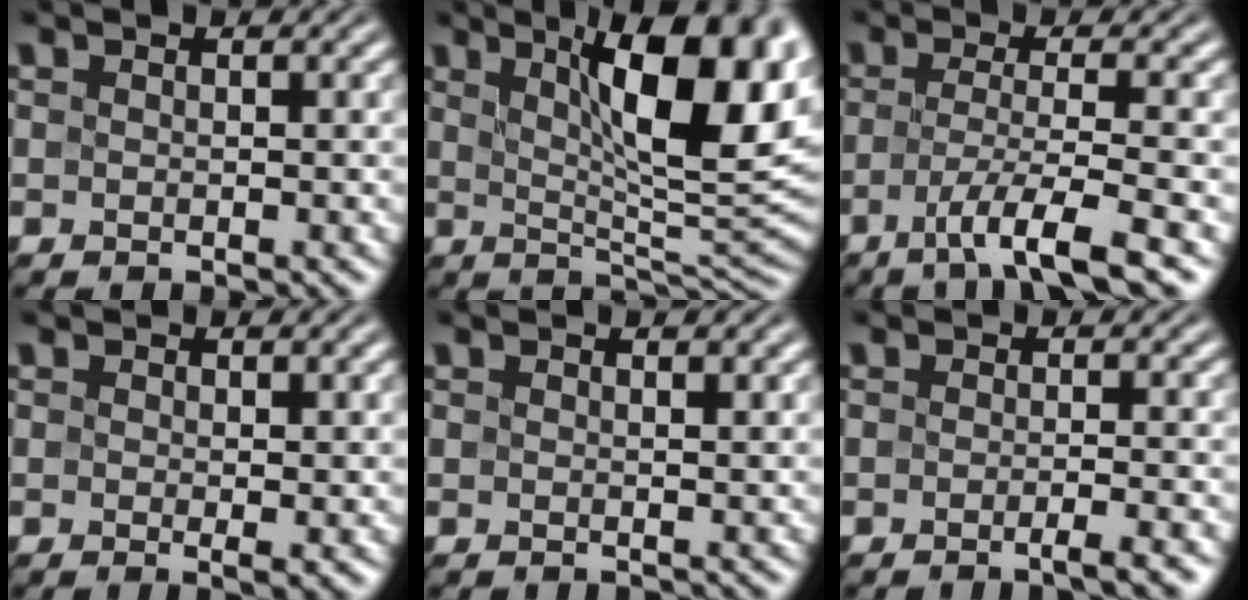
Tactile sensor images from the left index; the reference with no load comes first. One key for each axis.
{"total": 12.7, "fx": 3.8, "fy": 3.6, "fz": 11.6, "tx": -0.146, "ty": -0.001, "tz": 0.061}
{"total": 5.3, "fx": -2.5, "fy": 0.8, "fz": 4.7, "tx": -0.077, "ty": -0.009, "tz": -0.050}
{"total": 1.3, "fx": 0.2, "fy": 0.1, "fz": 1.2, "tx": -0.017, "ty": -0.010, "tz": 0.004}
{"total": 1.1, "fx": 0.7, "fy": 0.4, "fz": 0.8, "tx": -0.007, "ty": -0.002, "tz": 0.004}
{"total": 2.6, "fx": -1.3, "fy": 0.6, "fz": 2.1, "tx": -0.012, "ty": -0.004, "tz": -0.026}